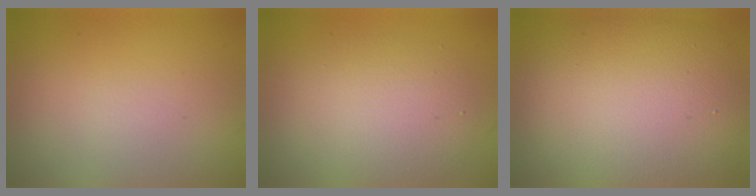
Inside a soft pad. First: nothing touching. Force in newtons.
{"total": 4.8, "press": 4.8, "slide": 0.2}
{"total": 13.1, "press": 13.1, "slide": 0.8}